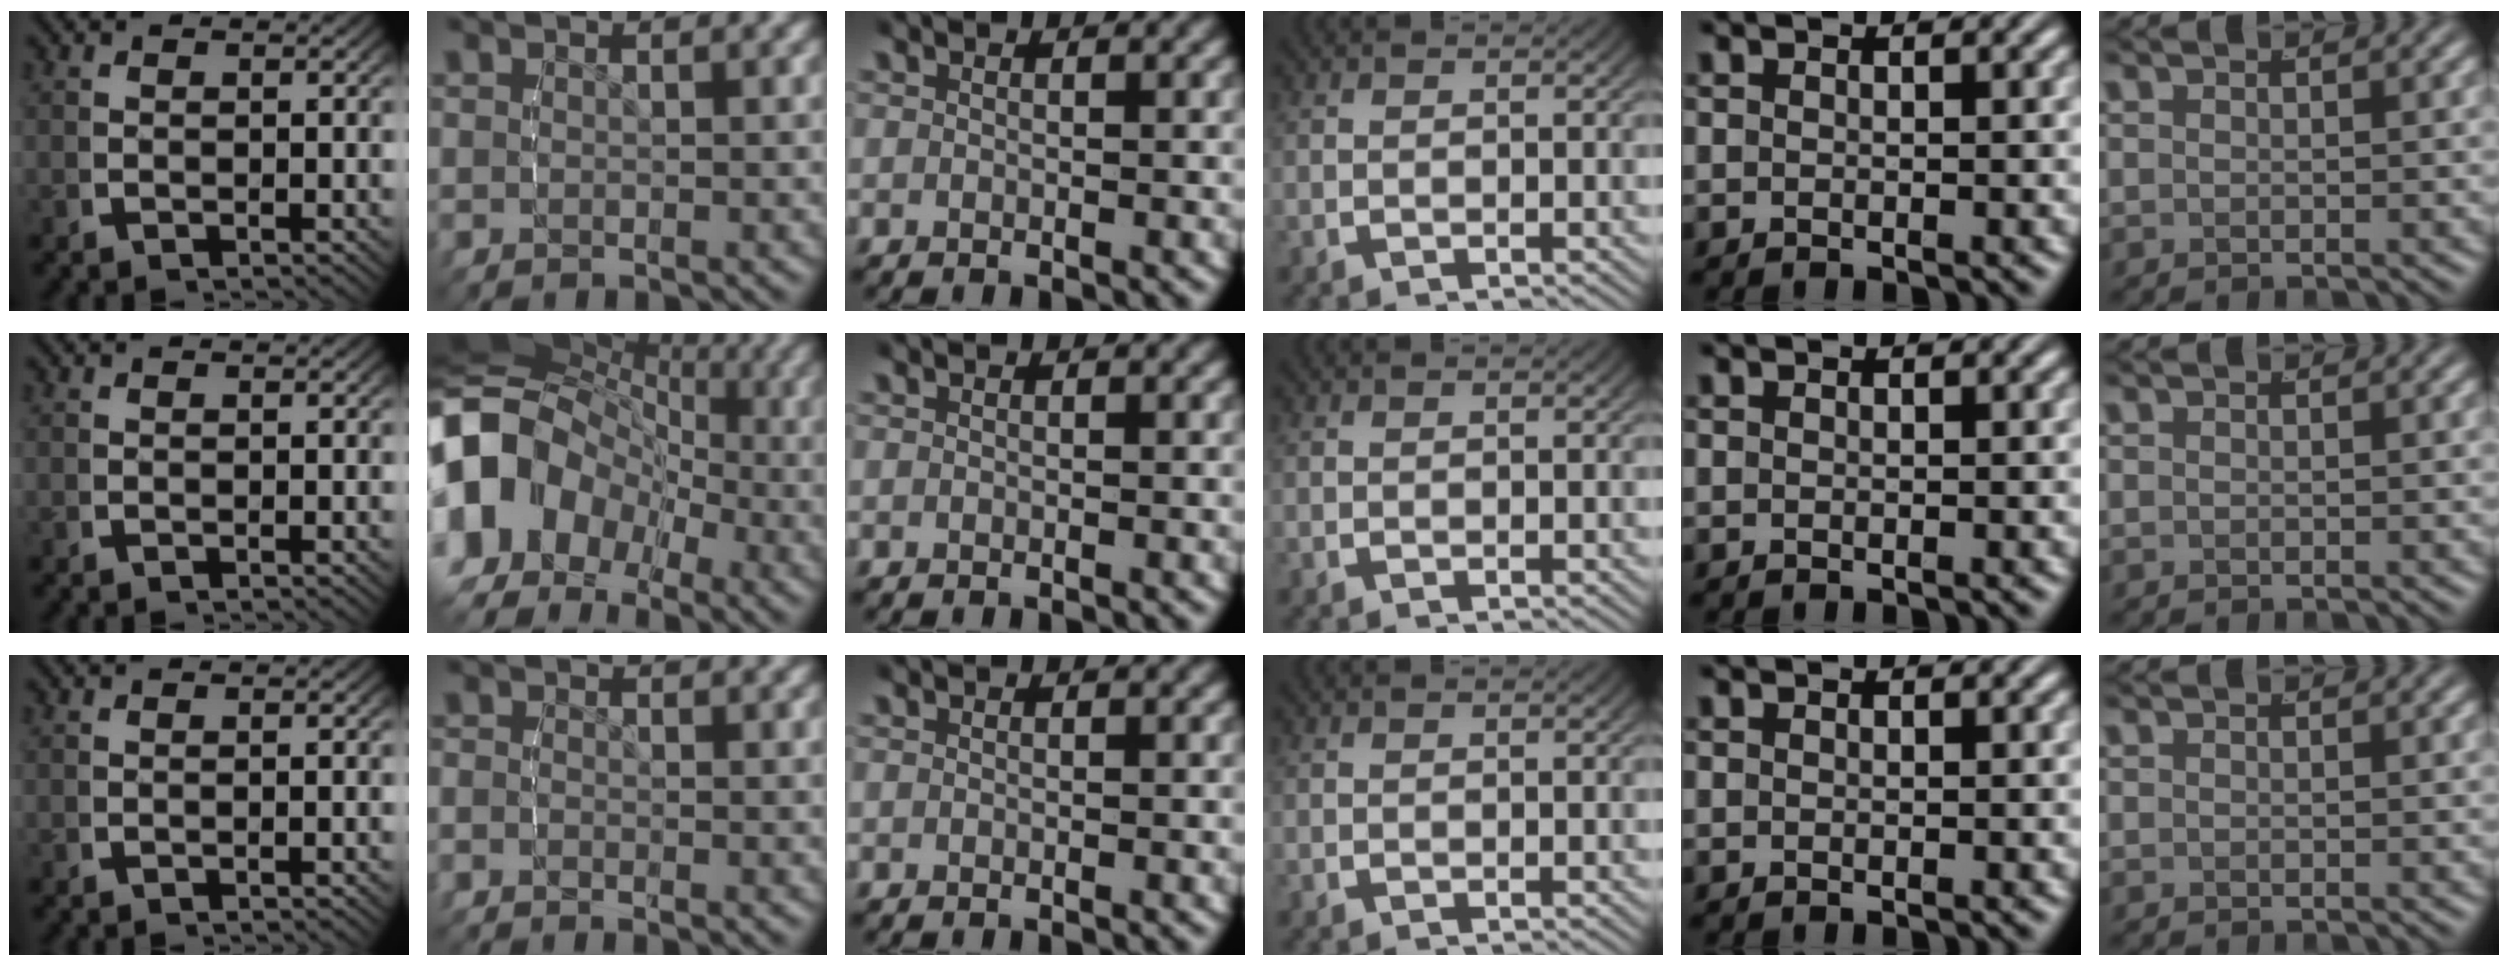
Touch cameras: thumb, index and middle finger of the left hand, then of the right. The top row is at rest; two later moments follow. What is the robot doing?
{"motion": "lift_and_place", "object": "toy banana"}